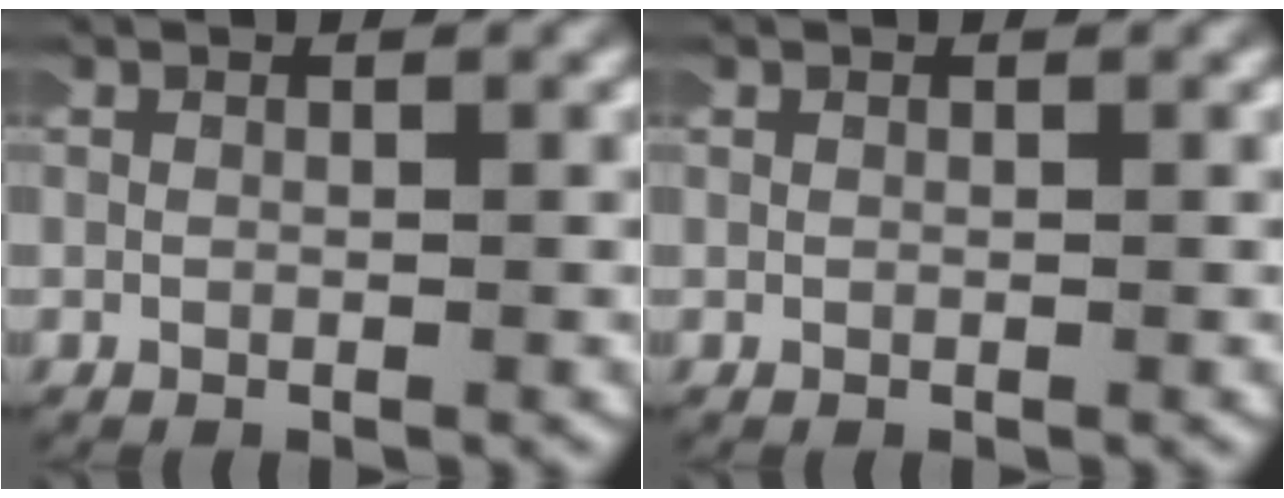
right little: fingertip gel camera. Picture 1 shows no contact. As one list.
[{"total": 0.0}]